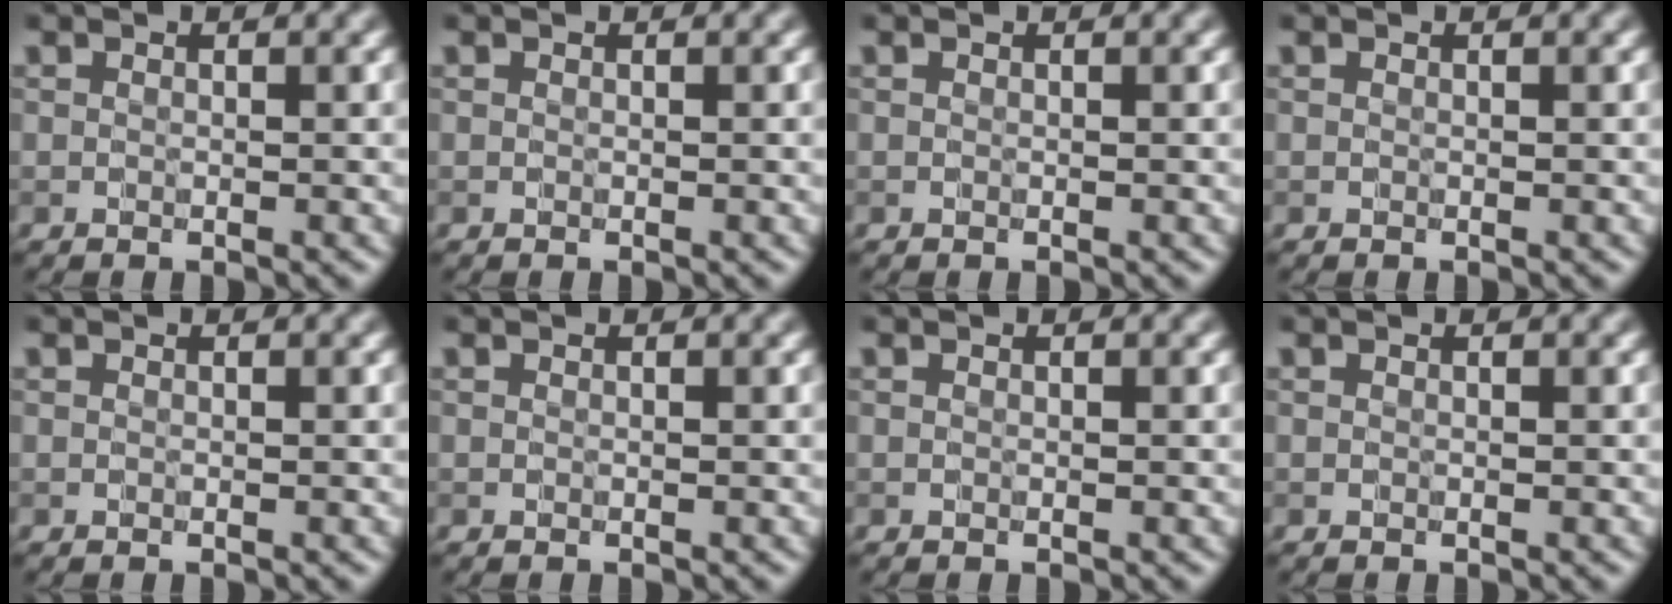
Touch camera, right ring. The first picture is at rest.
{"total": 0.0}
{"total": 0.0}
{"total": 0.0}
{"total": 0.0}
{"total": 0.0}
{"total": 0.0}
{"total": 0.0}